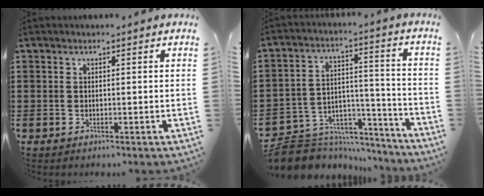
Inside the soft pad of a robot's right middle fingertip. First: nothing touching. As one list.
[{"total": 6.8, "force": [-6.1, 2.9, 0.4], "torque": [-0.016, 0.007, -0.120]}]